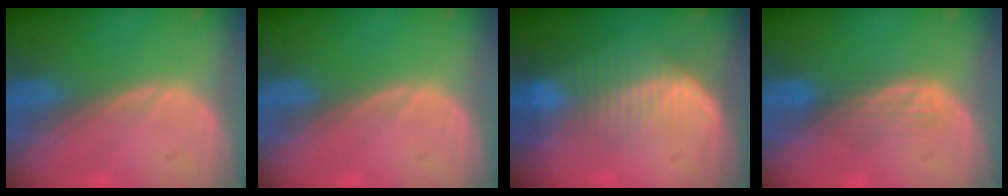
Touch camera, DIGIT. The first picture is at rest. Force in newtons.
{"total": 0.0}
{"total": 7.1, "press": 6.5, "slide": 2.8}
{"total": 3.4, "press": 3.0, "slide": 1.6}